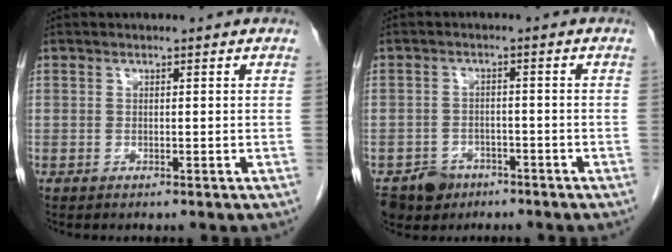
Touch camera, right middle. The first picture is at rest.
{"total": 5.1, "force": [-3.5, 3.6, 0.8], "torque": [-0.012, 0.004, -0.054]}